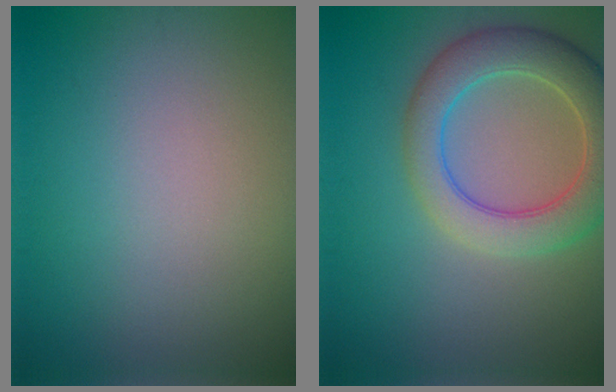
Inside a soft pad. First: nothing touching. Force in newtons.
{"total": 6.5, "press": 6.5, "slide": 0.7}